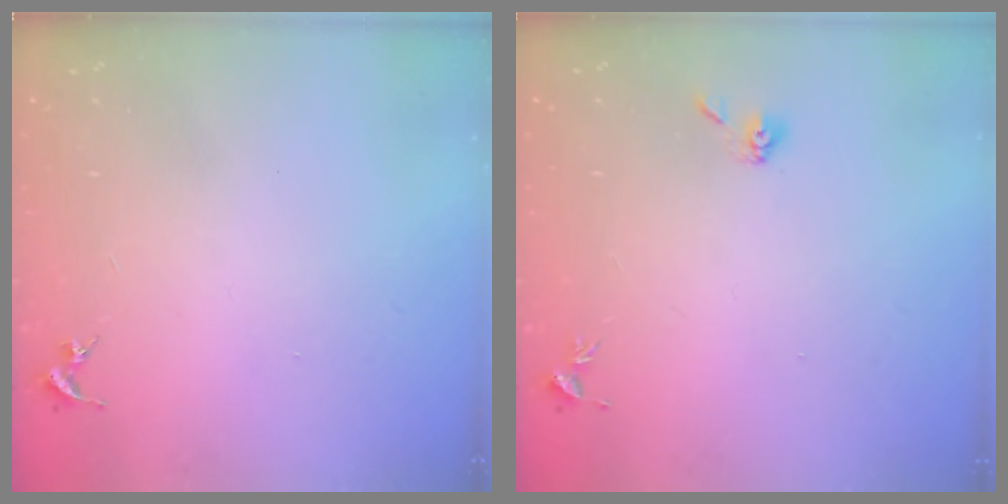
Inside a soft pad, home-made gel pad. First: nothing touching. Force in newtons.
{"total": 5.3, "press": 5.2, "slide": 1.1}